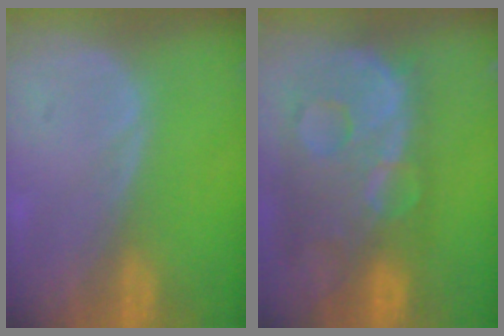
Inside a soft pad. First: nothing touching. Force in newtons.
{"total": 13.8, "press": 11.2, "slide": 8.0}